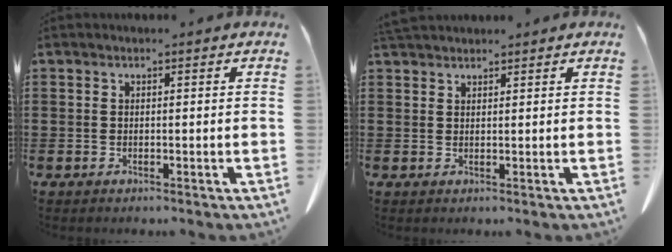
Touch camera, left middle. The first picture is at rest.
{"total": 2.0, "force": [1.8, 0.5, 0.5], "torque": [-0.014, 0.004, 0.036]}